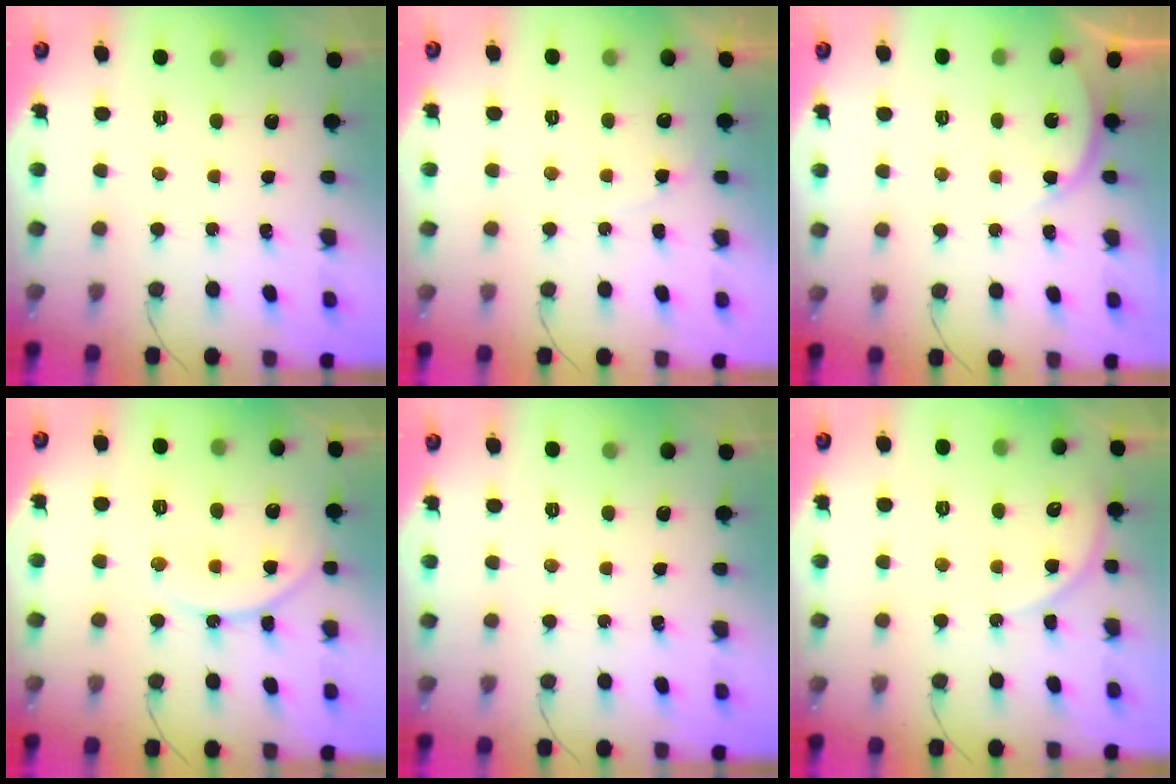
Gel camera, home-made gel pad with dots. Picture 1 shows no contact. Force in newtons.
{"total": 5.2, "press": 5.2, "slide": 0.4}
{"total": 2.9, "press": 2.9, "slide": 0.5}
{"total": 14.1, "press": 14.0, "slide": 1.7}
{"total": 0.0}
{"total": 5.9, "press": 5.9, "slide": 0.7}